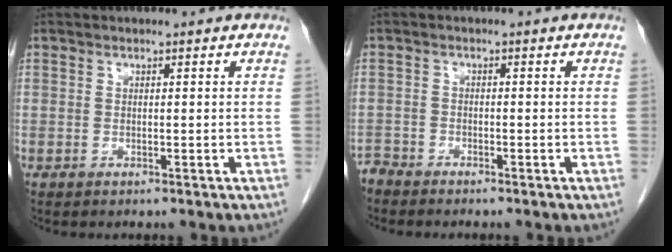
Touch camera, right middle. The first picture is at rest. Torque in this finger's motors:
{"motor_torque": [-0.24, -0.06, -0.07, -0.01]}